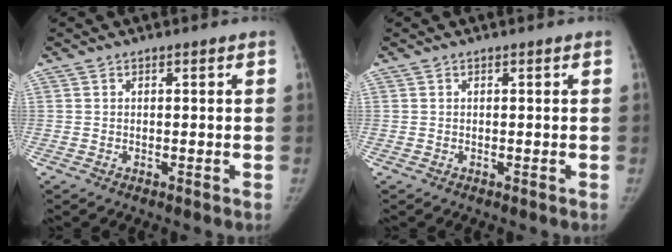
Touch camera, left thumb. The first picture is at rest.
{"total": 0.0}